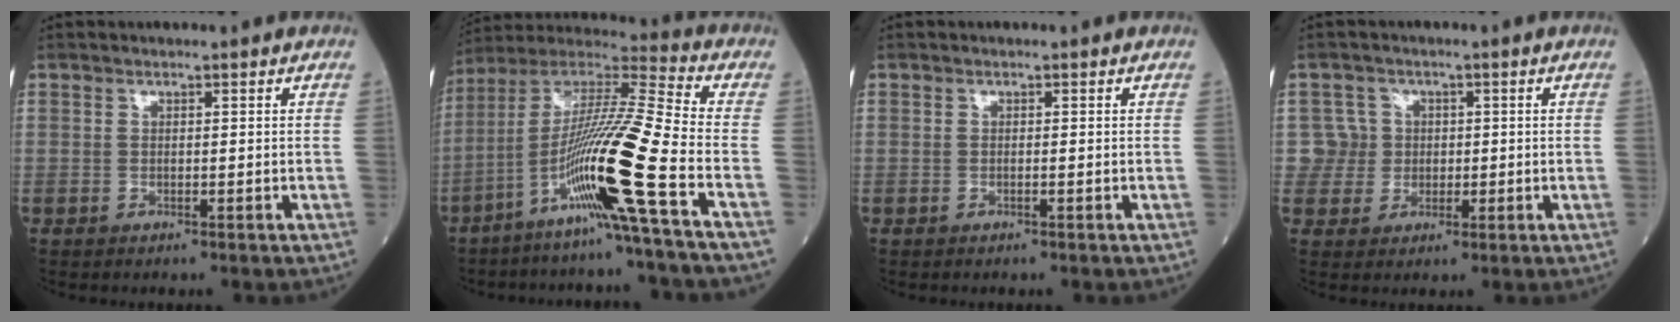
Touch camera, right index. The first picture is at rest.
{"total": 18.4, "force": [-7.5, -2.3, 16.6], "torque": [-0.327, -0.018, -0.150]}
{"total": 0.0}
{"total": 4.2, "force": [0.5, 4.1, -0.5], "torque": [0.027, 0.009, 0.006]}